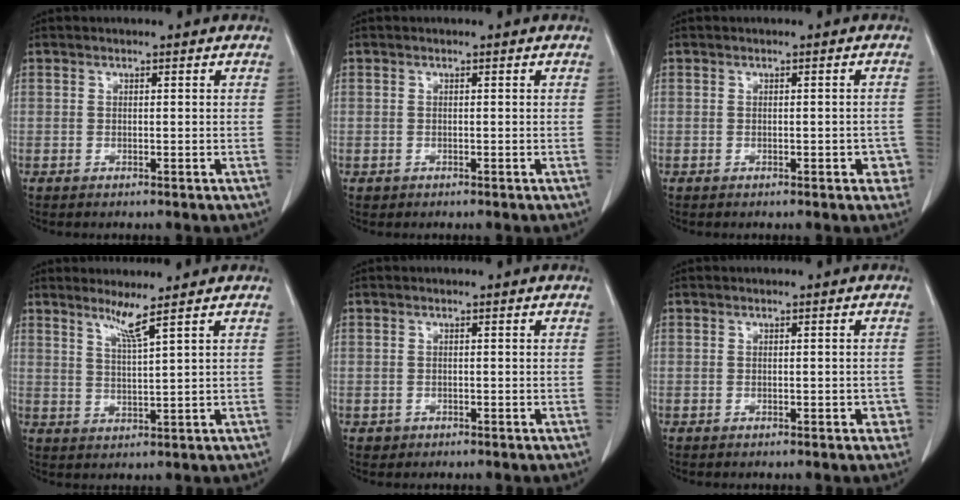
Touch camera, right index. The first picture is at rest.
{"total": 0.6, "force": [-0.2, 0.6, 0.0], "torque": [-0.002, 0.005, -0.005]}
{"total": 3.0, "force": [-1.2, 1.3, 2.4], "torque": [-0.015, 0.009, -0.010]}
{"total": 3.4, "force": [2.4, -1.3, 2.0], "torque": [-0.038, -0.016, 0.050]}
{"total": 1.1, "force": [-0.5, 1.0, 0.0], "torque": [-0.003, 0.004, -0.006]}
{"total": 2.1, "force": [-0.8, 1.0, 1.6], "torque": [-0.009, 0.007, -0.007]}